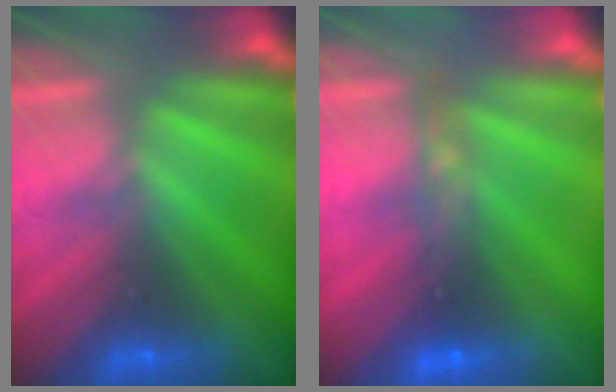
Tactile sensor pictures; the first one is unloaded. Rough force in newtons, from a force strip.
{"total": 4.4}